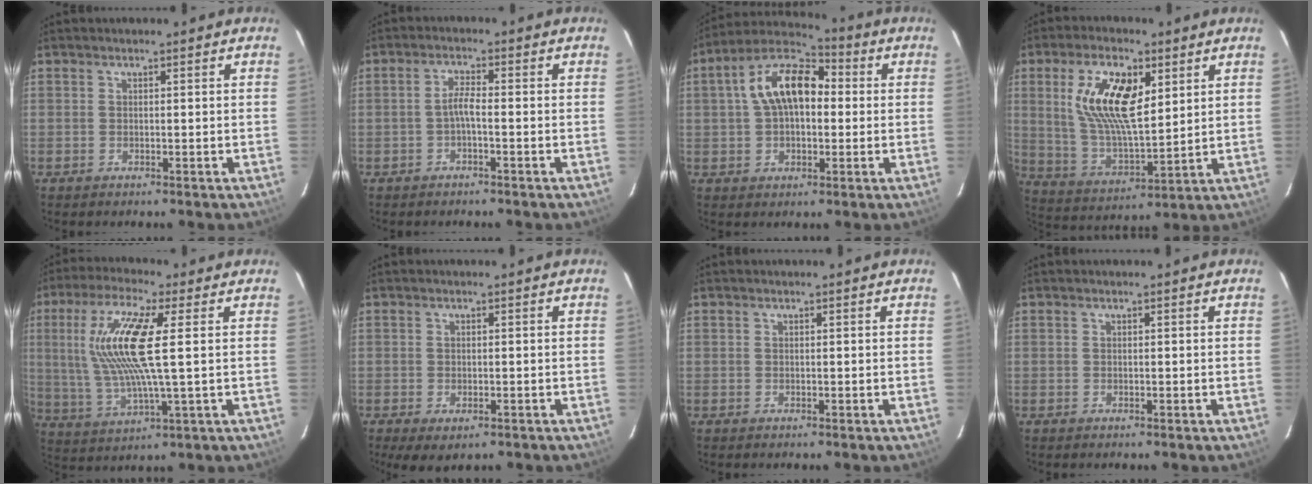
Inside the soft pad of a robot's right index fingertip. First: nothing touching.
{"total": 2.0, "force": [-0.7, 0.5, 1.8], "torque": [-0.038, 0.007, -0.014]}
{"total": 12.7, "force": [1.5, 7.5, 10.2], "torque": [-0.189, 0.036, 0.018]}
{"total": 14.7, "force": [5.1, 6.3, 12.3], "torque": [-0.241, 0.008, 0.104]}
{"total": 14.6, "force": [2.9, 2.5, 14.1], "torque": [-0.279, 0.004, 0.059]}
{"total": 4.2, "force": [-2.2, 2.2, 2.9], "torque": [-0.058, -0.017, -0.030]}
{"total": 0.0}
{"total": 0.0}